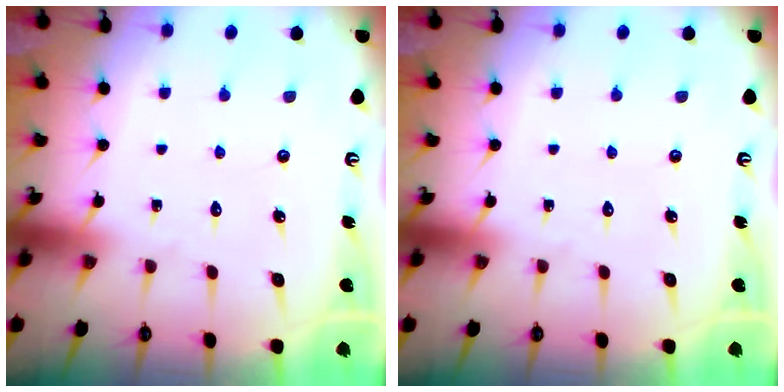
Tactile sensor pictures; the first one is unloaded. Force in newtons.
{"total": 0.0}